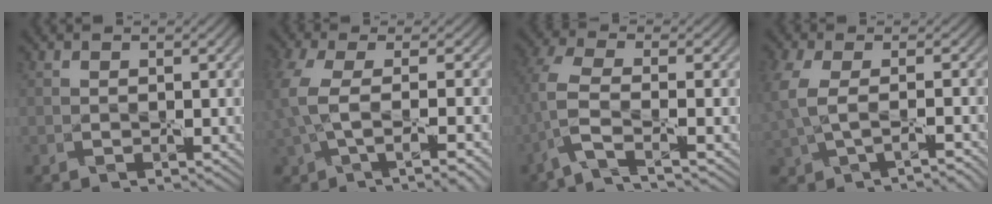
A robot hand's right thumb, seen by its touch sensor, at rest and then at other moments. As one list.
[{"total": 6.7, "force": [-0.9, 2.3, 6.2], "torque": [-0.149, -0.010, -0.014]}, {"total": 4.3, "force": [-2.5, 0.3, 3.5], "torque": [-0.088, 0.010, -0.071]}, {"total": 3.9, "force": [-0.3, 1.7, 3.6], "torque": [-0.101, -0.007, -0.005]}]